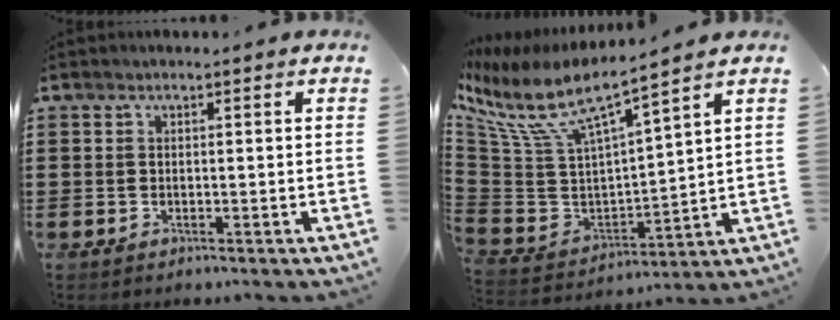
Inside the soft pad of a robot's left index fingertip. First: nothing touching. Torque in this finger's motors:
{"motor_torque": [2.14, 0.00, 0.25, 0.21]}